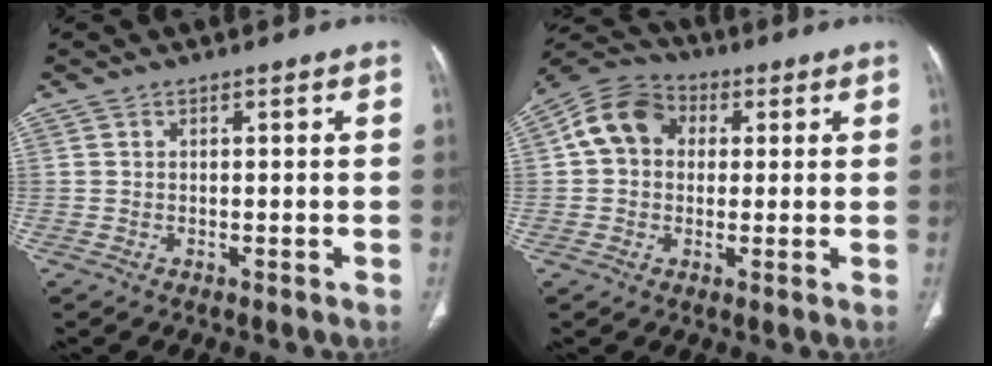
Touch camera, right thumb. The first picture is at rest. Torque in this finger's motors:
{"motor_torque": [-0.33, 0.69, 0.28, -0.31, 0.08]}